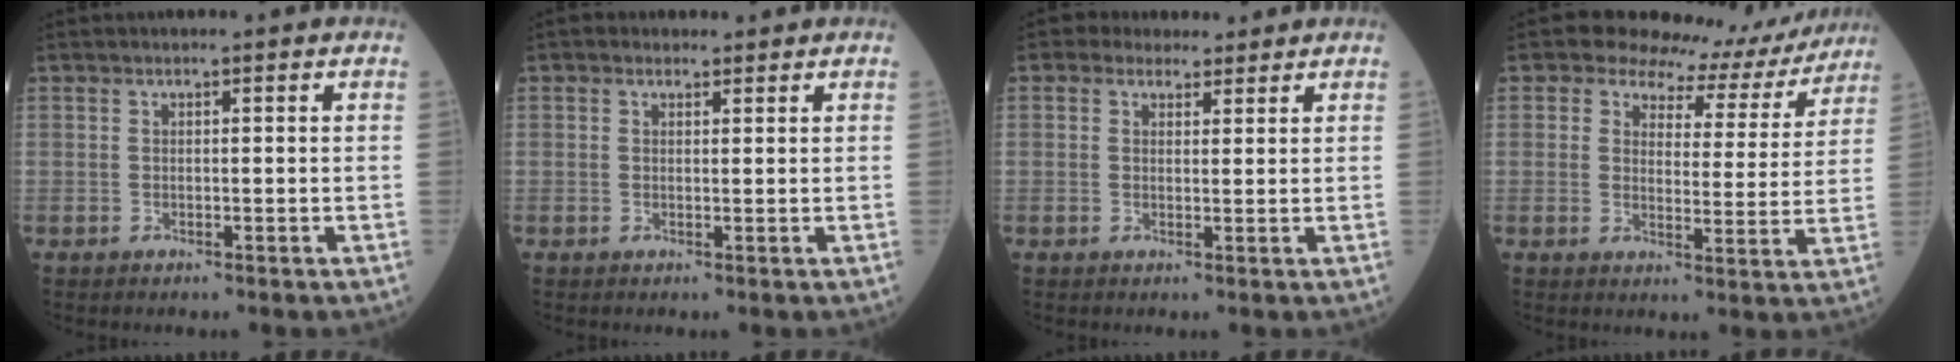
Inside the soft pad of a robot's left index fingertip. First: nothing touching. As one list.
[{"total": 1.3, "force": [1.0, 0.8, 0.2], "torque": [-0.008, 0.008, 0.013]}, {"total": 4.0, "force": [3.2, 2.2, 0.7], "torque": [-0.005, 0.016, 0.047]}, {"total": 10.2, "force": [9.2, 4.1, 1.3], "torque": [-0.007, -0.004, 0.097]}]